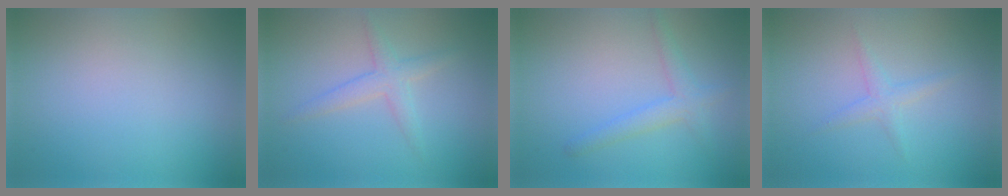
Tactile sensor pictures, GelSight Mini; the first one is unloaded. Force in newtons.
{"total": 2.2, "press": 2.2, "slide": 0.1}
{"total": 2.2, "press": 2.2, "slide": 0.1}
{"total": 1.3, "press": 1.3, "slide": 0.0}